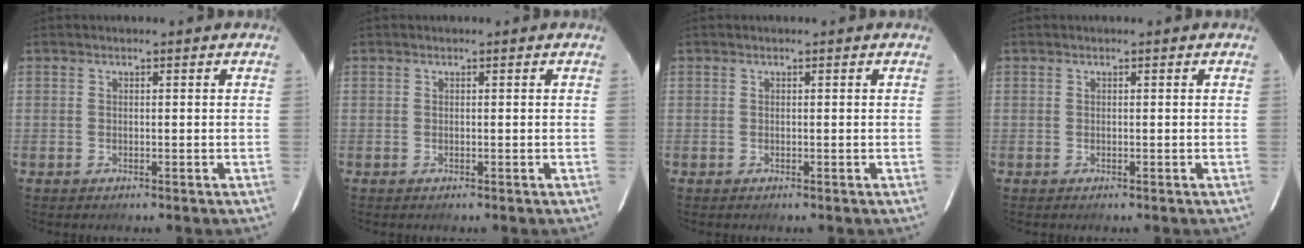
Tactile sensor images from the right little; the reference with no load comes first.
{"total": 0.0}
{"total": 0.0}
{"total": 0.0}